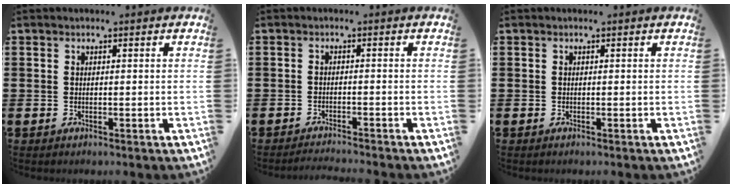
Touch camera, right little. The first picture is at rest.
{"total": 1.3, "force": [-1.2, -0.2, 0.1], "torque": [-0.002, 0.001, -0.025]}
{"total": 0.0}